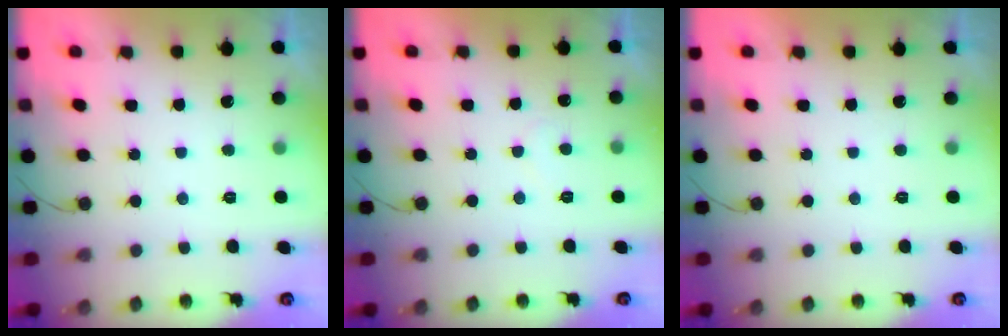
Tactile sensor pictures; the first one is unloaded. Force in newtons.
{"total": 4.8, "press": 4.8, "slide": 0.2}
{"total": 1.9, "press": 1.9, "slide": 0.1}